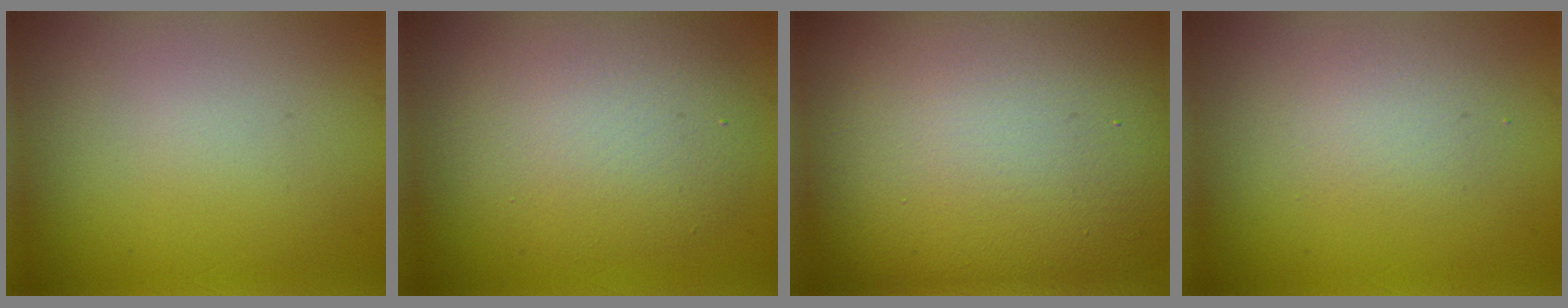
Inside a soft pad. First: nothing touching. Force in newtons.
{"total": 6.3, "press": 6.3, "slide": 0.5}
{"total": 21.0, "press": 21.0, "slide": 1.1}
{"total": 2.1, "press": 2.1, "slide": 0.1}